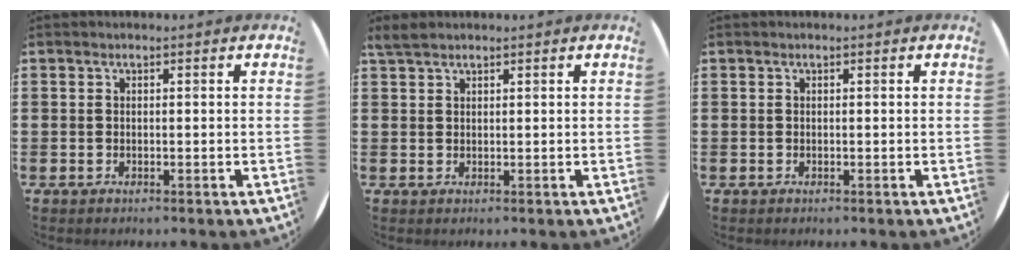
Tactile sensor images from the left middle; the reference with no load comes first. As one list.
[{"total": 1.7, "force": [1.5, 0.4, 0.5], "torque": [-0.013, 0.005, 0.030]}, {"total": 0.0}]